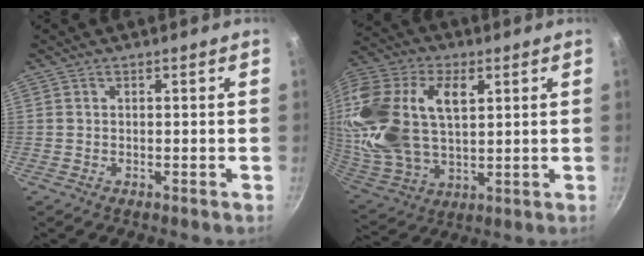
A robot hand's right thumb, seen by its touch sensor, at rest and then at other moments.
{"total": 26.8, "force": [7.1, 16.6, 19.8], "torque": [-0.430, 0.006, 0.132]}